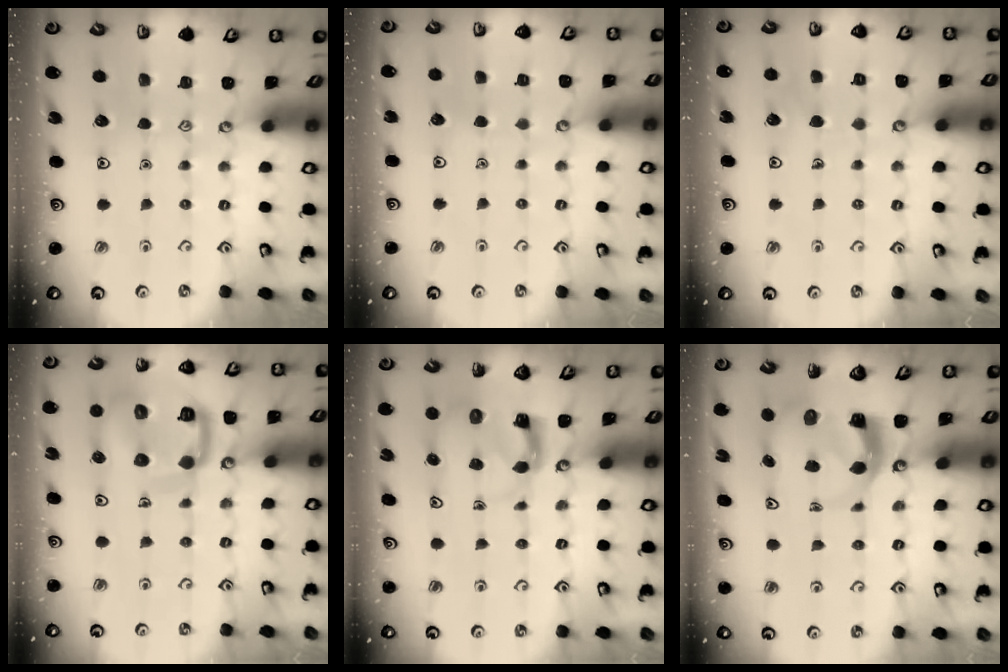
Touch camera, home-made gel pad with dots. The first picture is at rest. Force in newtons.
{"total": 1.5, "press": 1.5, "slide": 0.2}
{"total": 5.1, "press": 5.1, "slide": 0.5}
{"total": 14.4, "press": 14.3, "slide": 1.5}
{"total": 3.9, "press": 3.8, "slide": 0.7}
{"total": 5.2, "press": 5.1, "slide": 0.6}